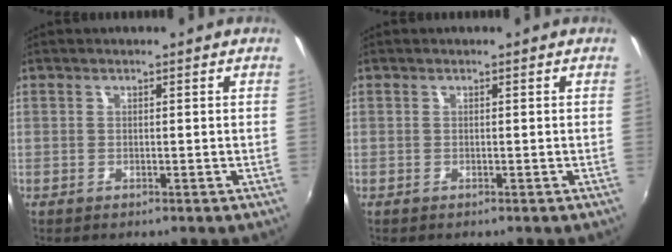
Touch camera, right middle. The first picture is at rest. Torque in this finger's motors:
{"motor_torque": [-0.26, 0.08, 0.05, -0.01]}